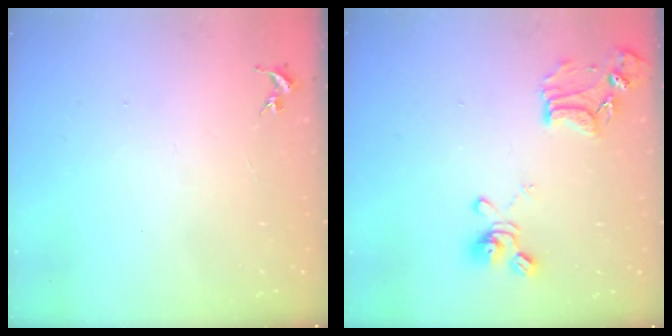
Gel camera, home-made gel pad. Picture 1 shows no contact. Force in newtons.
{"total": 14.6, "press": 14.6, "slide": 1.4}